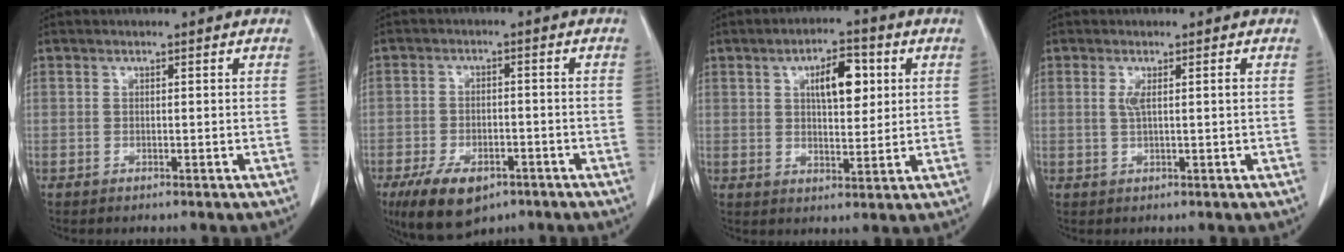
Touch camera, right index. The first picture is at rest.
{"total": 9.7, "force": [-6.2, 4.6, 5.9], "torque": [-0.104, -0.009, -0.099]}
{"total": 7.6, "force": [2.4, 2.9, 6.6], "torque": [-0.104, 0.010, 0.040]}
{"total": 2.0, "force": [0.4, -0.1, 2.0], "torque": [-0.043, 0.002, 0.009]}